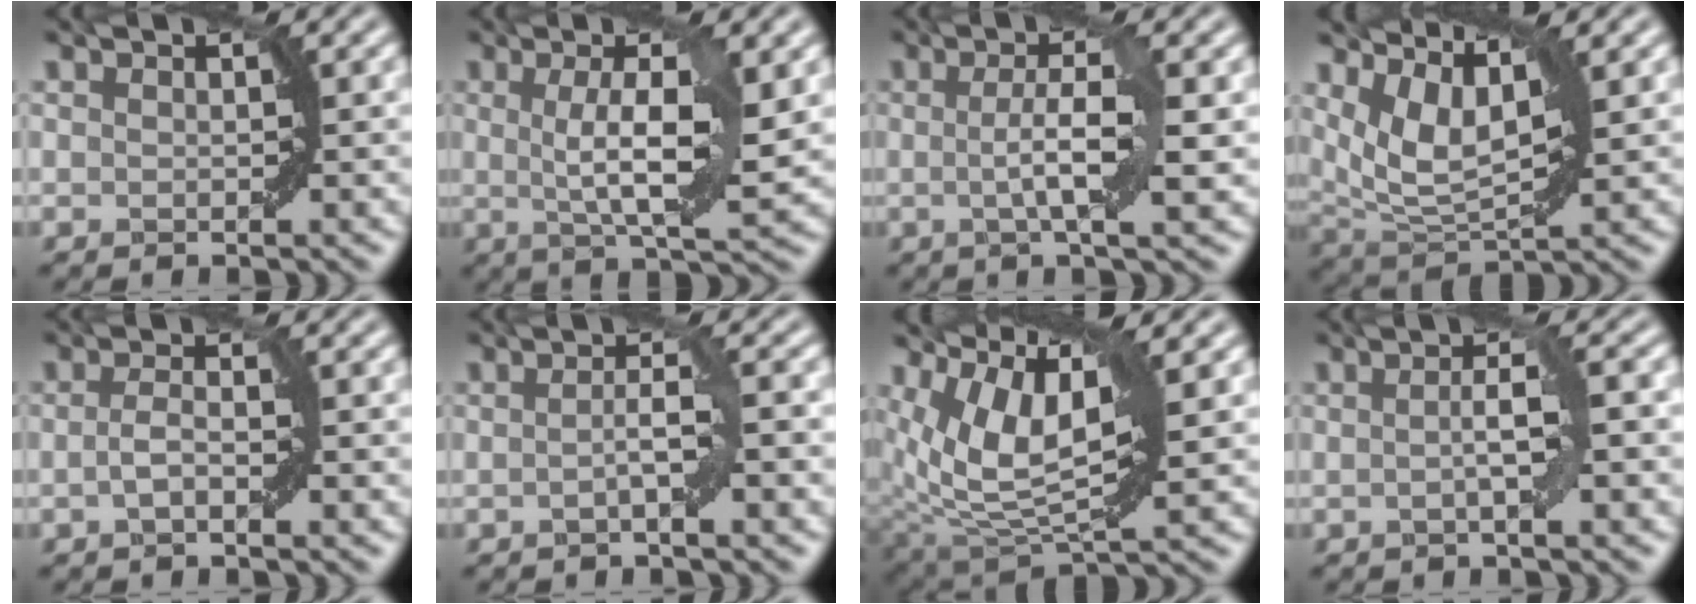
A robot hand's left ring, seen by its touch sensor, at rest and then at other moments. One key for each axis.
{"total": 7.0, "fx": 1.0, "fy": 1.5, "fz": 6.7, "tx": -0.099, "ty": 0.001, "tz": 0.016}
{"total": 5.1, "fx": 0.2, "fy": 0.8, "fz": 5.0, "tx": -0.085, "ty": 0.003, "tz": 0.001}
{"total": 5.3, "fx": 2.8, "fy": 2.2, "fz": 4.0, "tx": -0.090, "ty": -0.005, "tz": 0.060}
{"total": 1.6, "fx": -0.4, "fy": 0.3, "fz": 1.5, "tx": -0.030, "ty": 0.005, "tz": -0.012}
{"total": 2.4, "fx": -0.4, "fy": 0.1, "fz": 2.4, "tx": -0.041, "ty": 0.003, "tz": -0.011}
{"total": 9.3, "fx": 3.2, "fy": 4.2, "fz": 7.7, "tx": -0.151, "ty": 0.001, "tz": 0.066}
{"total": 3.0, "fx": -0.1, "fy": 0.3, "fz": 2.9, "tx": -0.046, "ty": 0.004, "tz": -0.004}